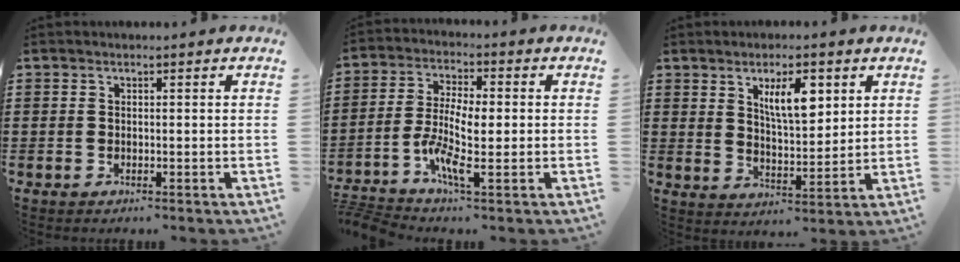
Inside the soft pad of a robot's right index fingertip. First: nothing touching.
{"total": 7.7, "force": [-2.1, 2.4, 7.0], "torque": [-0.151, -0.007, -0.042]}
{"total": 7.2, "force": [3.1, 2.8, 5.8], "torque": [-0.107, 0.003, 0.049]}